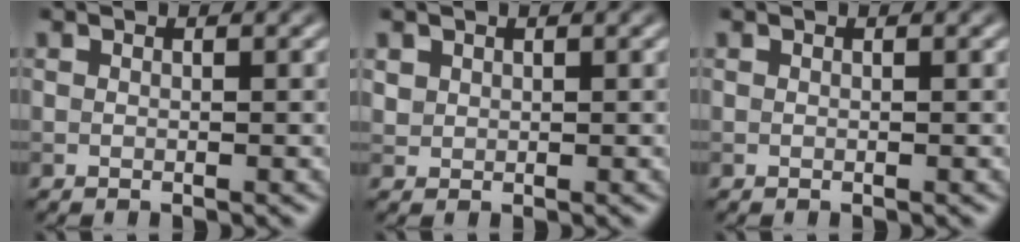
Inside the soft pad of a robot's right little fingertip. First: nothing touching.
{"total": 0.9, "force": [0.5, 0.7, 0.1], "torque": [-0.001, -0.004, 0.016]}
{"total": 0.0}